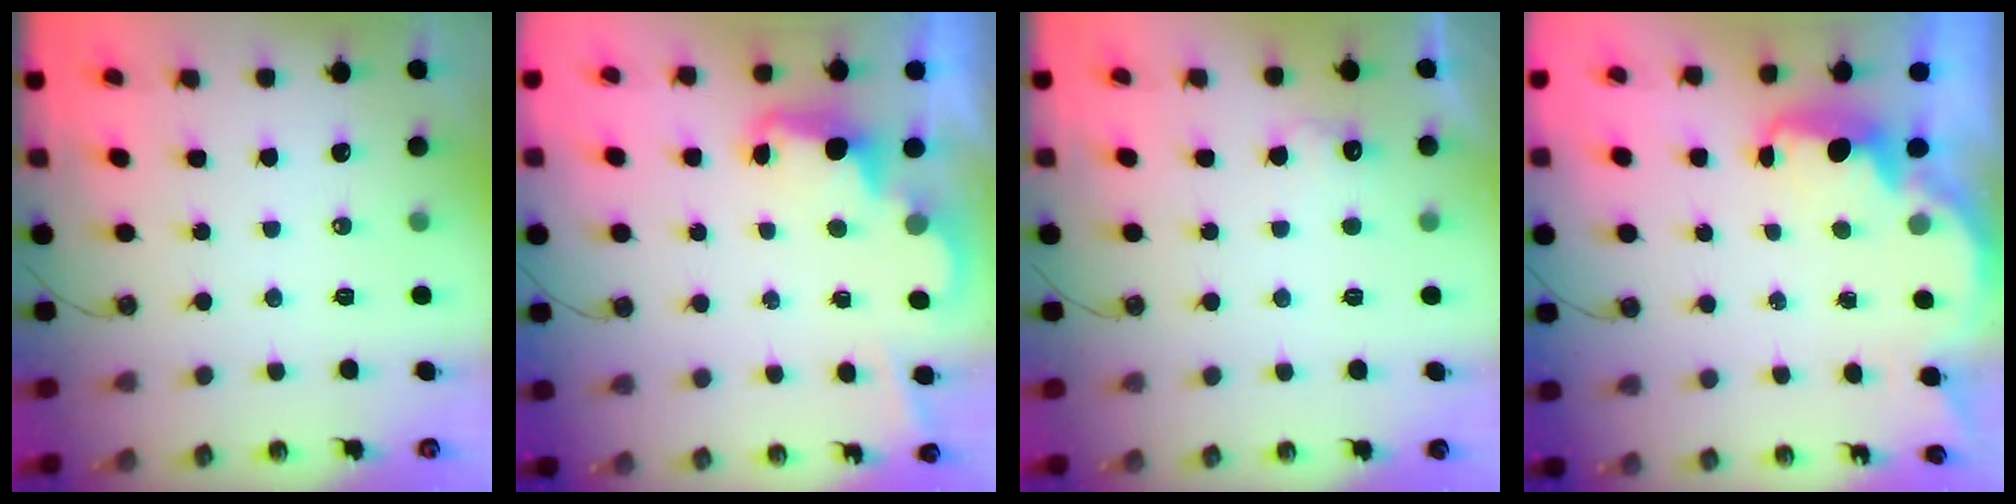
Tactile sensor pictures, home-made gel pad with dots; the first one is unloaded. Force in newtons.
{"total": 2.5, "press": 2.4, "slide": 0.6}
{"total": 5.4, "press": 5.3, "slide": 1.2}
{"total": 2.3, "press": 2.3, "slide": 0.4}